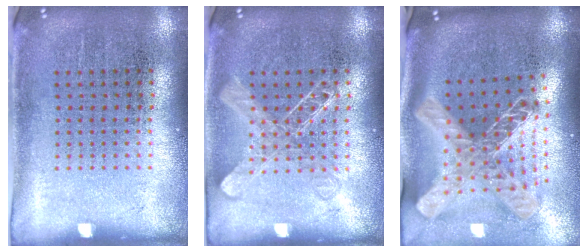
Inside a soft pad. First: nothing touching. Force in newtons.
{"total": 2.0, "press": 1.9, "slide": 0.3}
{"total": 2.9, "press": 2.0, "slide": 2.0}